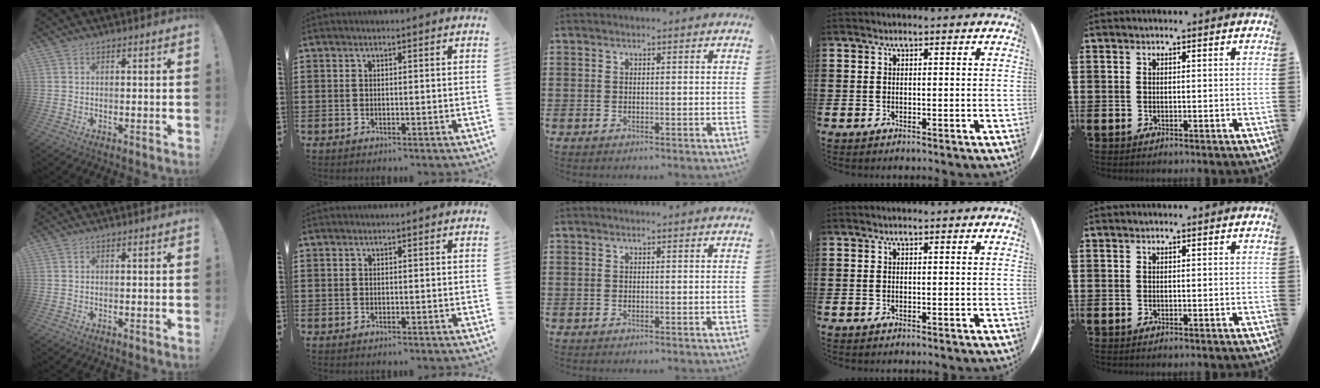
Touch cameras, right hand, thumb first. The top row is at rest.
{}